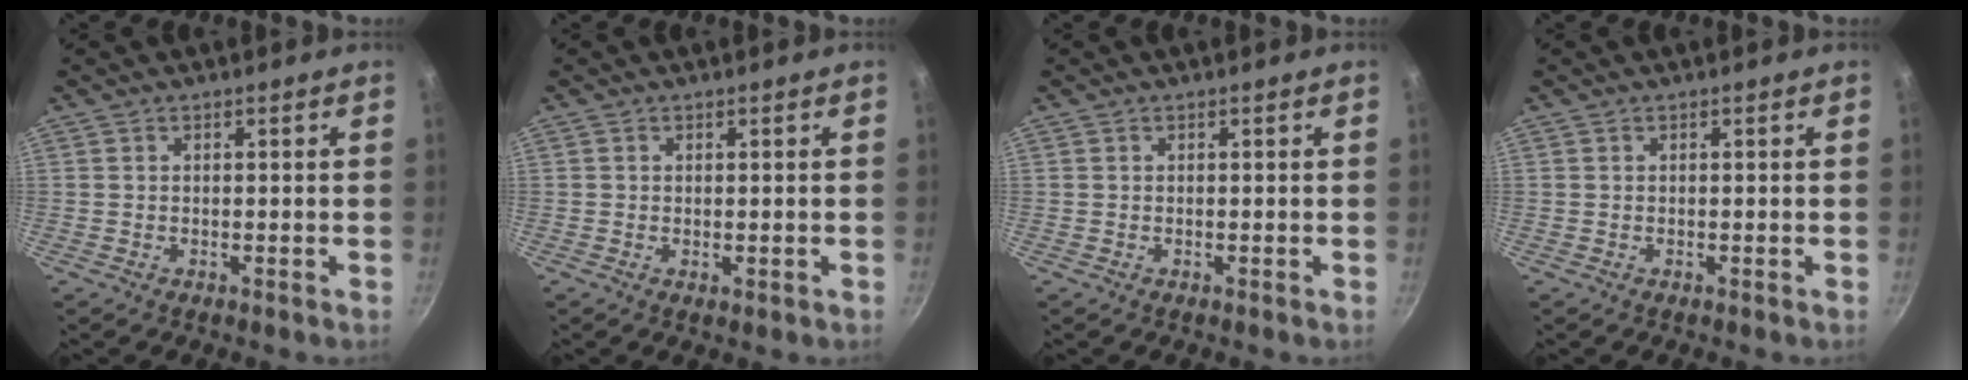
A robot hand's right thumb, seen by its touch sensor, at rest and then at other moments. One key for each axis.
{"total": 0.8, "fx": 0.0, "fy": 0.3, "fz": 0.7, "tx": -0.010, "ty": -0.003, "tz": -0.001}
{"total": 0.0}
{"total": 0.0}